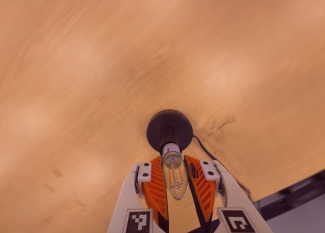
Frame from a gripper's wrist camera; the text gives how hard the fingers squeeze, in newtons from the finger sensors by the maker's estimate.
{"total": 13.5, "left": 13.2, "right": 13.8}